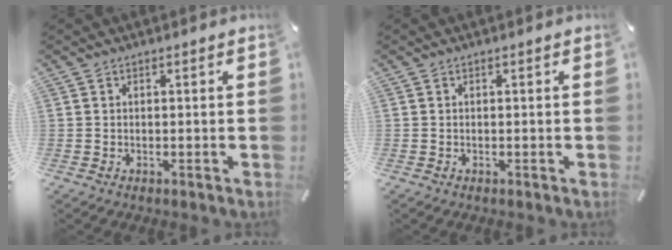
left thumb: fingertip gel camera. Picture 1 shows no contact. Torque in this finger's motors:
{"motor_torque": [0.23, 0.29, -0.03, -0.01, 0.00]}